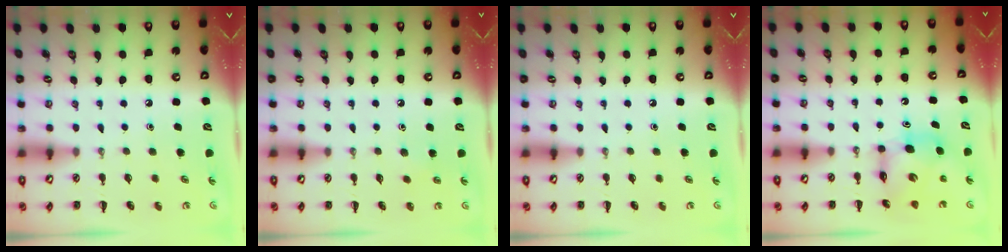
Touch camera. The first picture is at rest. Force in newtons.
{"total": 3.5, "press": 3.3, "slide": 1.2}
{"total": 0.0}
{"total": 7.0, "press": 7.0, "slide": 0.5}